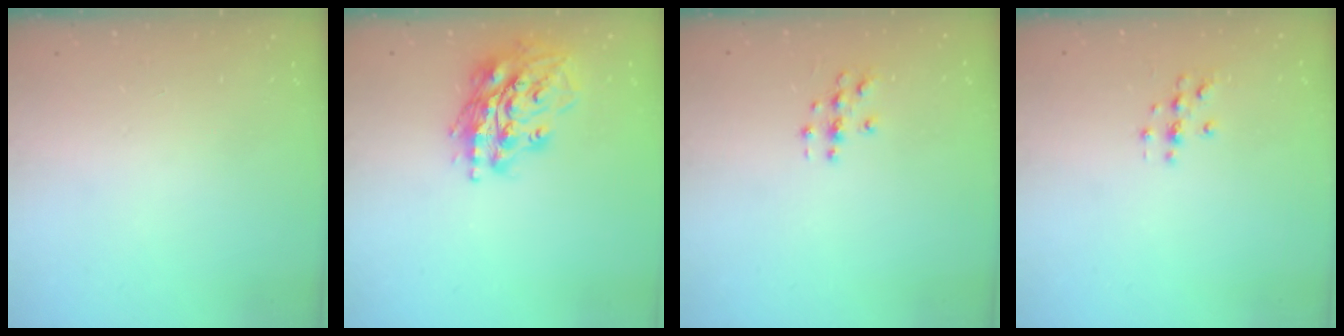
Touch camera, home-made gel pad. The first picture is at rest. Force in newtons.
{"total": 17.6, "press": 17.4, "slide": 2.6}
{"total": 3.0, "press": 3.0, "slide": 0.3}
{"total": 2.0, "press": 2.0, "slide": 0.2}